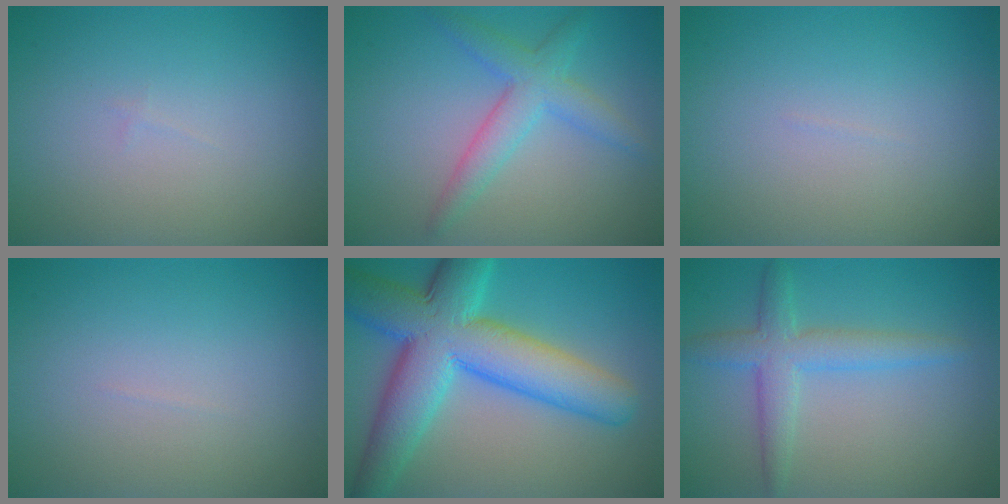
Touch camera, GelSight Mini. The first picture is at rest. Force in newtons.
{"total": 3.7, "press": 3.7, "slide": 0.1}
{"total": 0.0}
{"total": 0.0}
{"total": 11.3, "press": 11.3, "slide": 0.5}
{"total": 3.5, "press": 3.5, "slide": 0.1}